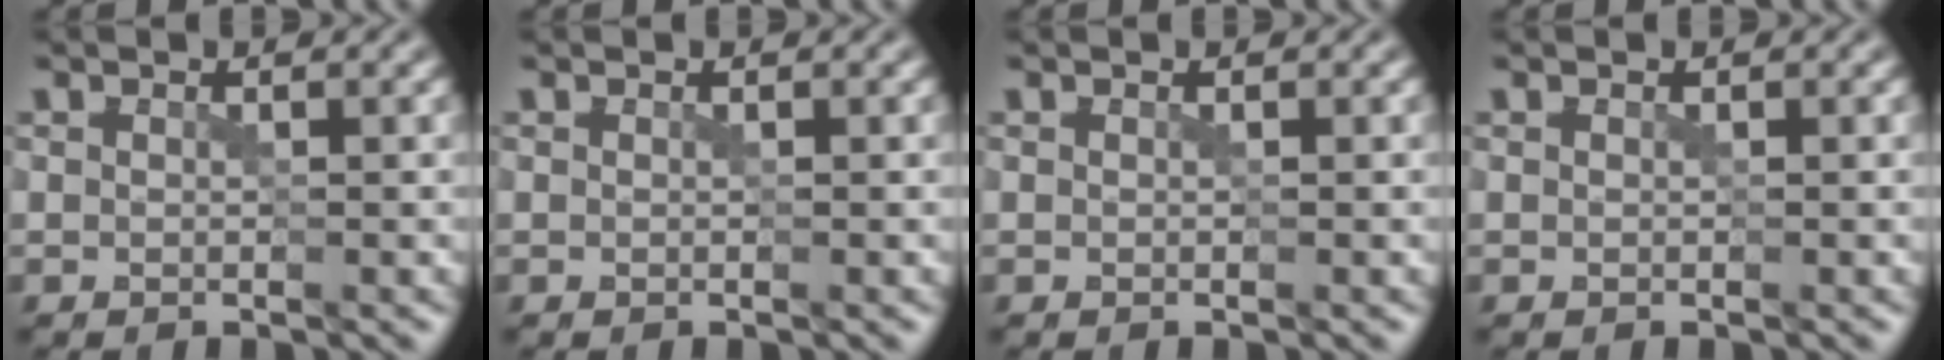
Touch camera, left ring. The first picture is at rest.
{"total": 0.0}
{"total": 0.0}
{"total": 0.0}